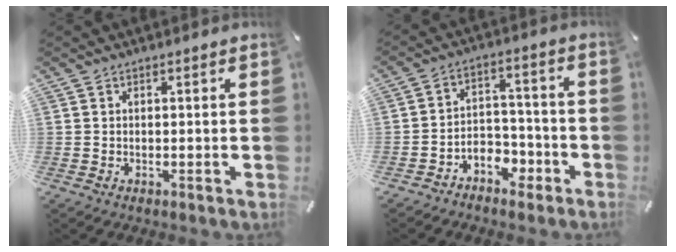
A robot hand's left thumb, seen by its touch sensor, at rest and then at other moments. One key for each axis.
{"total": 6.3, "fx": -4.0, "fy": 4.6, "fz": 1.8, "tx": -0.024, "ty": 0.027, "tz": -0.071}